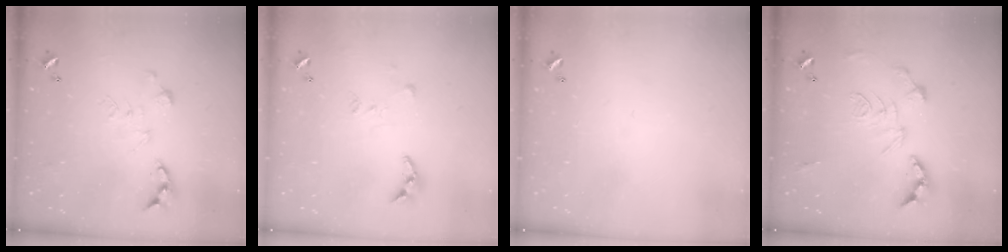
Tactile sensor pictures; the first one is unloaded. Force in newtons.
{"total": 8.1, "press": 8.1, "slide": 0.7}
{"total": 0.0}
{"total": 2.9, "press": 2.3, "slide": 1.7}